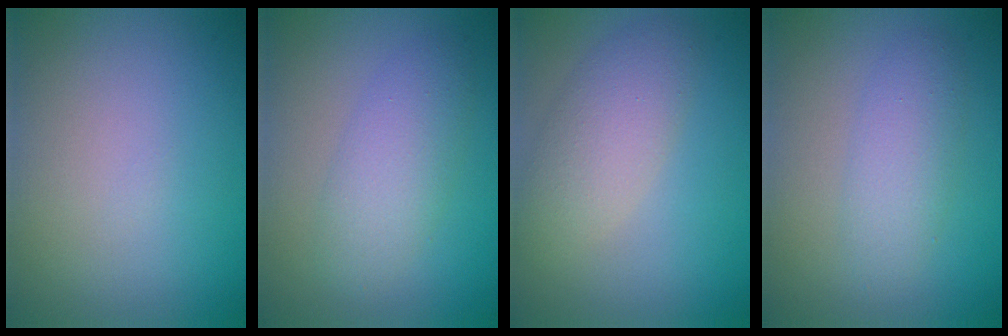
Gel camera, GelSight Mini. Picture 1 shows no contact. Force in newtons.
{"total": 3.7, "press": 3.7, "slide": 0.0}
{"total": 3.9, "press": 3.9, "slide": 0.2}
{"total": 3.0, "press": 3.0, "slide": 0.2}